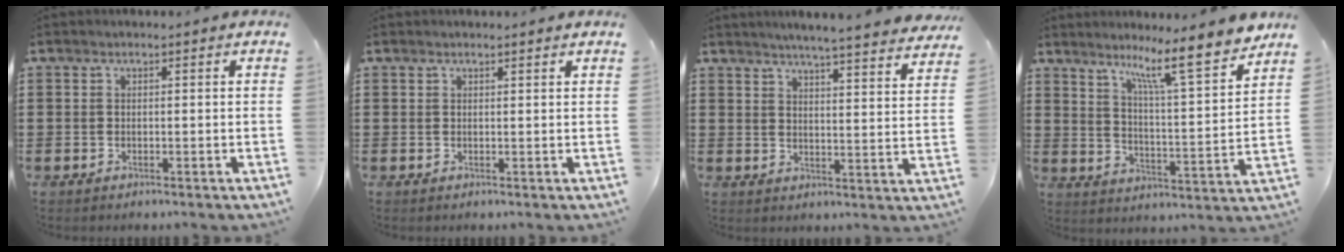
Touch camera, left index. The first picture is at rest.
{"total": 0.6, "force": [0.6, 0.0, 0.0], "torque": [-0.004, -0.002, 0.013]}
{"total": 4.2, "force": [4.1, -0.5, 0.7], "torque": [-0.035, -0.028, 0.070]}
{"total": 10.3, "force": [8.2, 0.2, 6.3], "torque": [-0.116, -0.054, 0.126]}